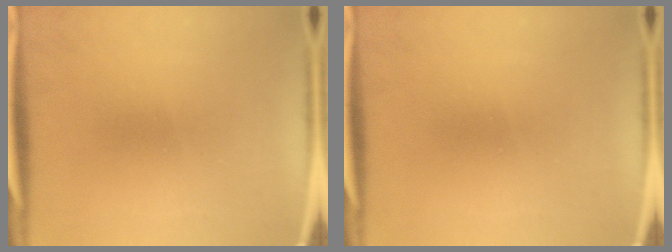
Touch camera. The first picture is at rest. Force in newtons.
{"total": 0.0}